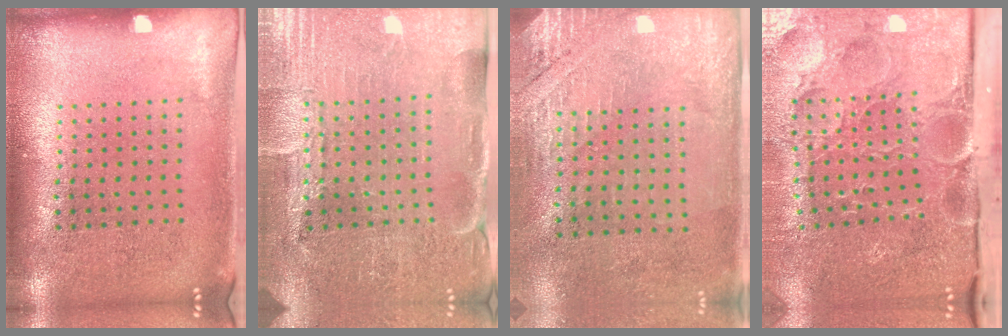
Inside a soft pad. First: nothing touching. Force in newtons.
{"total": 3.8, "press": 3.7, "slide": 0.8}
{"total": 2.8, "press": 2.5, "slide": 1.3}
{"total": 4.1, "press": 3.7, "slide": 1.7}